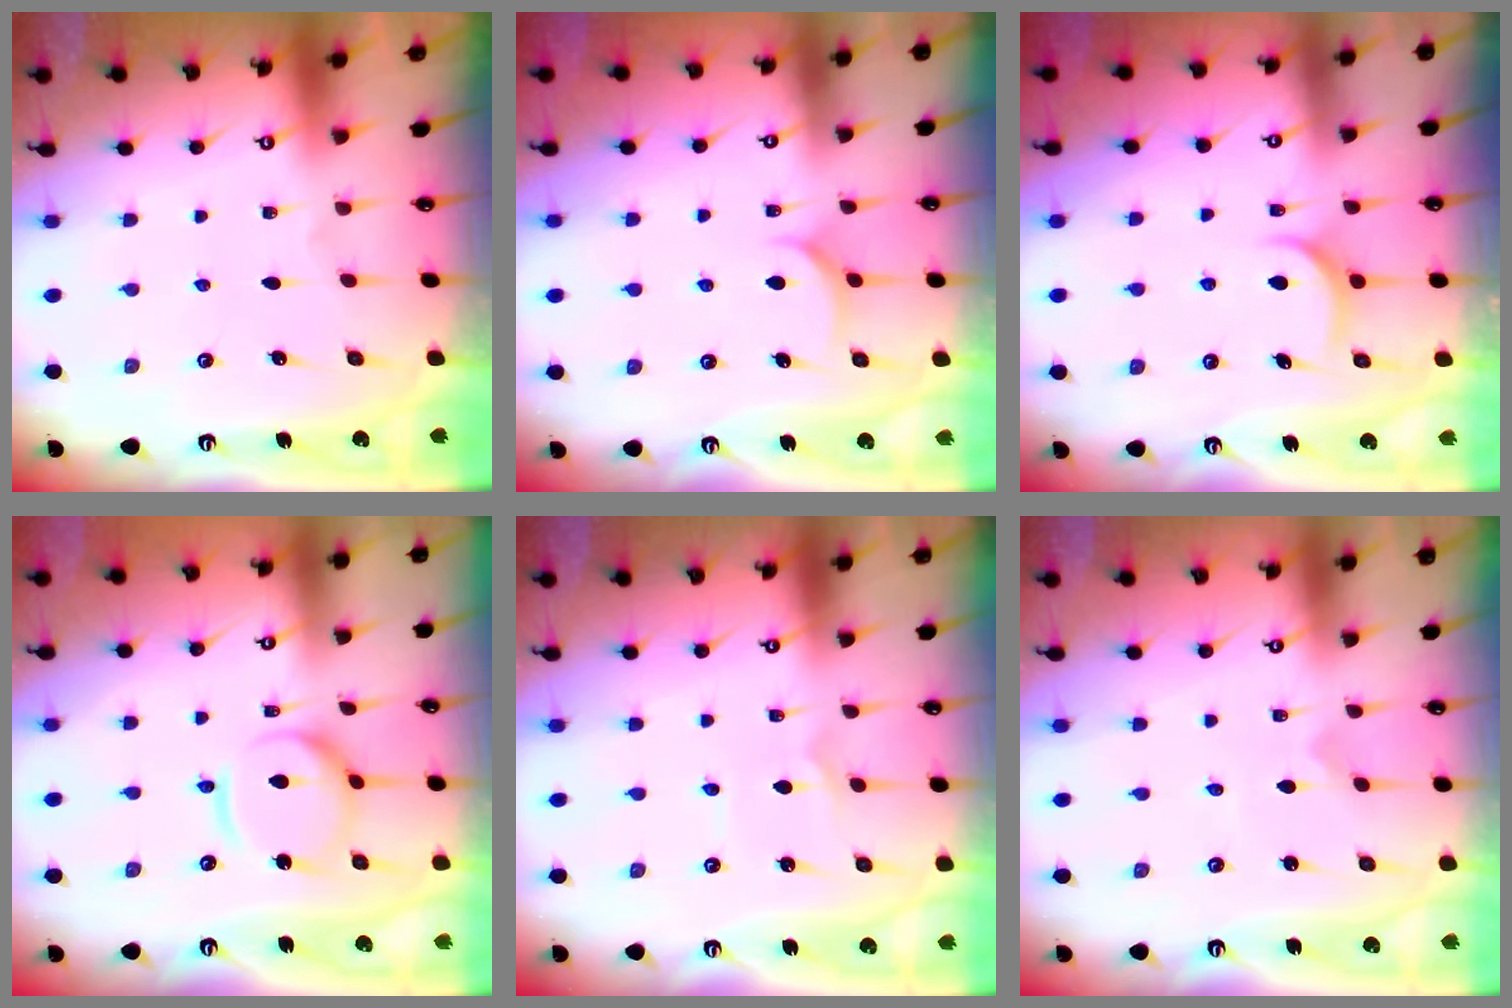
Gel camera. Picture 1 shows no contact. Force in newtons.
{"total": 6.8, "press": 6.7, "slide": 0.5}
{"total": 7.2, "press": 7.2, "slide": 0.5}
{"total": 10.7, "press": 10.6, "slide": 1.1}
{"total": 1.1, "press": 1.1, "slide": 0.1}
{"total": 0.0}